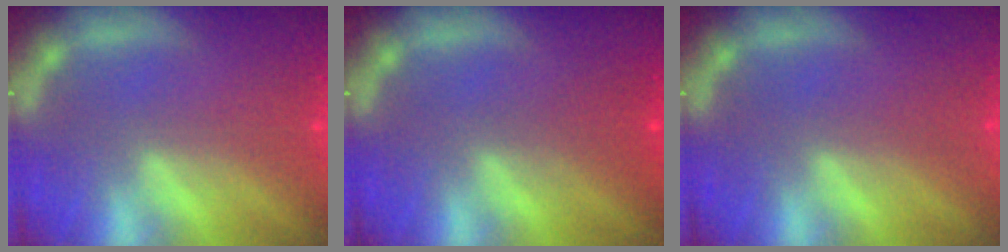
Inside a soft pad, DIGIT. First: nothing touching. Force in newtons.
{"total": 1.9}
{"total": 0.0}